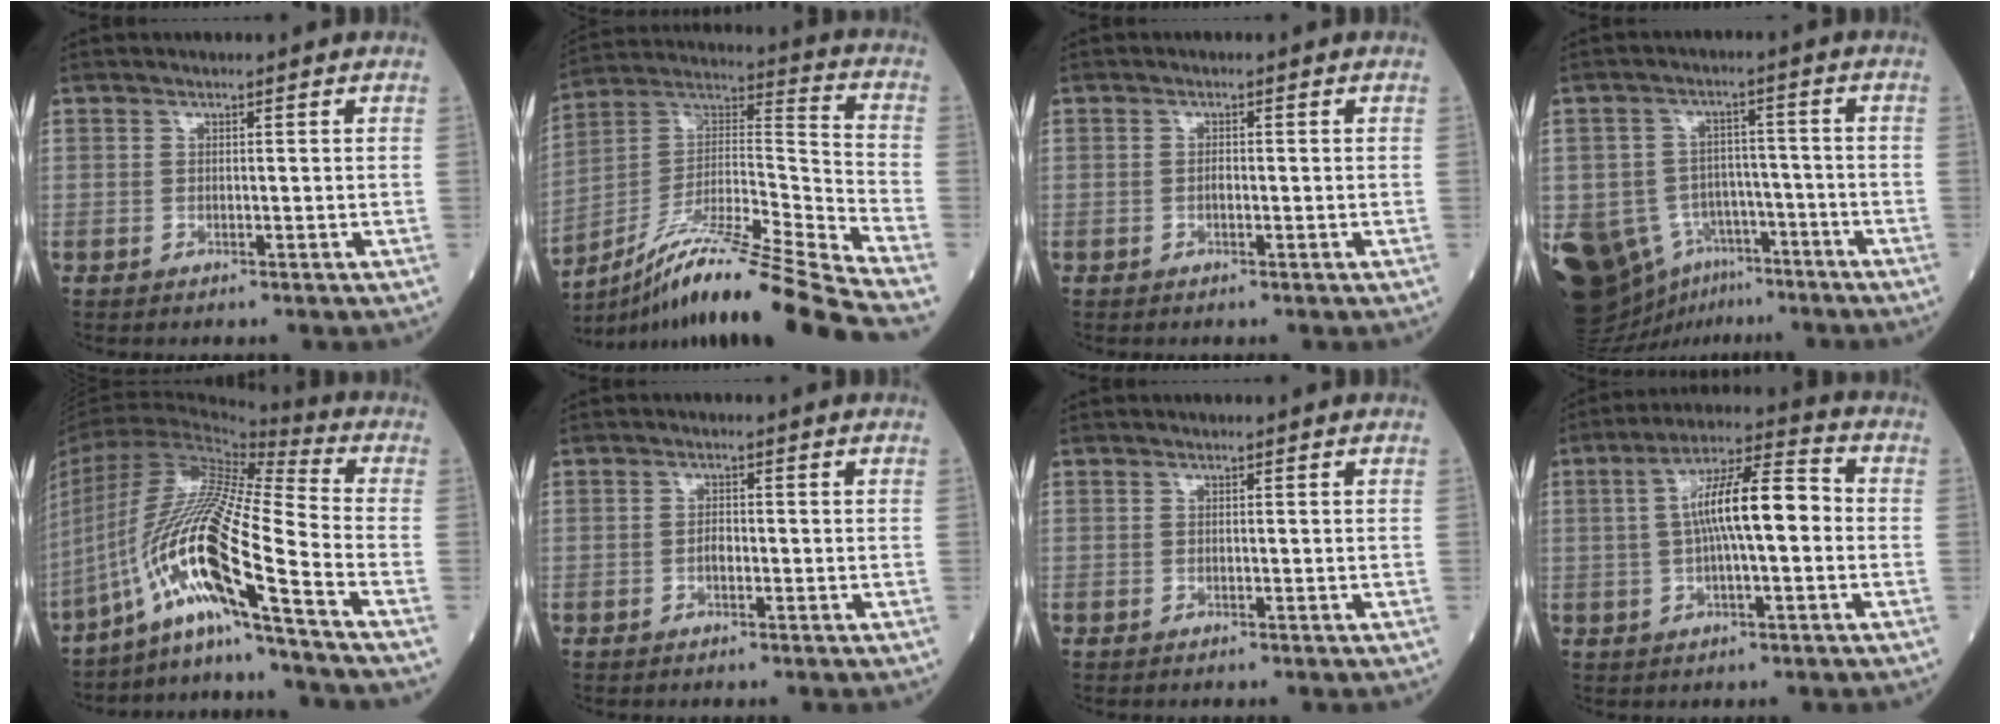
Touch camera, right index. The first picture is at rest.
{"total": 22.9, "force": [-18.5, -2.0, 13.3], "torque": [-0.215, -0.002, -0.327]}
{"total": 0.7, "force": [-0.3, 0.3, 0.6], "torque": [-0.014, 0.001, -0.006]}
{"total": 19.5, "force": [-10.6, 13.5, 9.1], "torque": [-0.220, 0.016, -0.154]}
{"total": 18.7, "force": [-10.4, -1.1, 15.5], "torque": [-0.325, -0.010, -0.194]}
{"total": 1.3, "force": [-0.5, 0.6, 1.0], "torque": [-0.019, 0.003, -0.010]}
{"total": 0.0}
{"total": 11.1, "force": [0.1, 2.2, 10.9], "torque": [-0.198, 0.028, -0.002]}